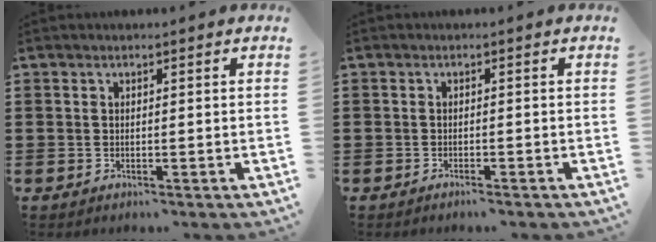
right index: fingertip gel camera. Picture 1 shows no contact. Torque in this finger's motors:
{"motor_torque": [0.81, 0.88, -0.53, -0.07]}